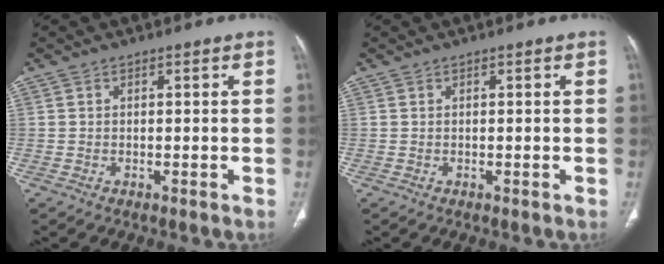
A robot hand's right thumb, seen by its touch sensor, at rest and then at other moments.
{"total": 0.0}